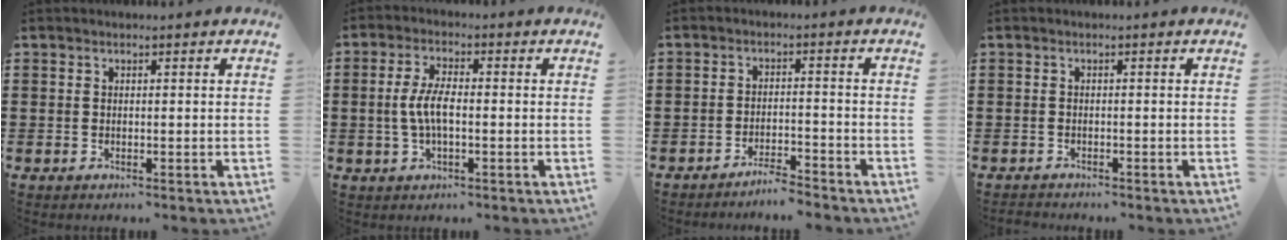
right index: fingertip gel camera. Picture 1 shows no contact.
{"total": 5.1, "force": [-0.5, 1.8, 4.7], "torque": [-0.107, -0.004, -0.017]}
{"total": 3.3, "force": [-3.3, -0.1, 0.4], "torque": [-0.013, 0.000, -0.066]}
{"total": 1.0, "force": [-1.0, 0.0, -0.1], "torque": [-0.002, -0.001, -0.021]}